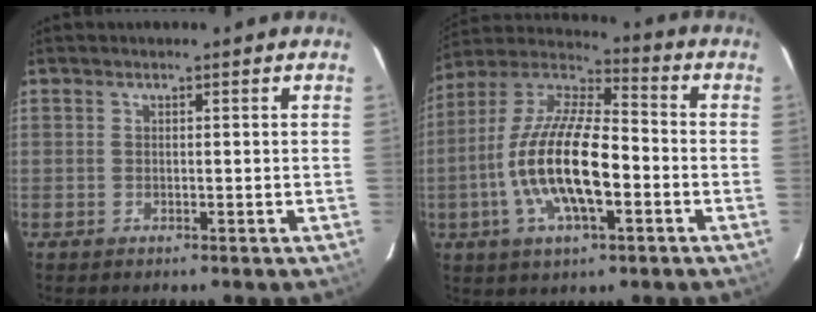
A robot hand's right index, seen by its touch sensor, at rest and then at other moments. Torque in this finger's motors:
{"motor_torque": [1.02, -0.14, 1.05, 0.21]}